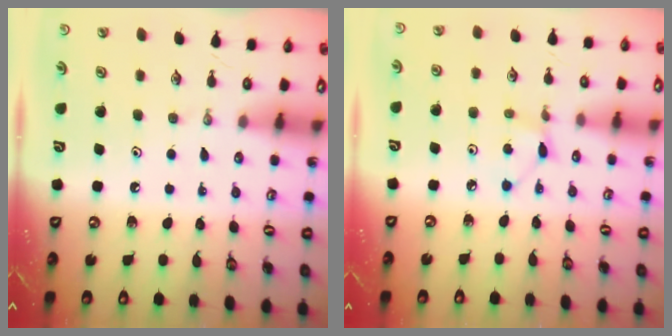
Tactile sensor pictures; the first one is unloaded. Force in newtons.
{"total": 4.1, "press": 4.1, "slide": 0.7}